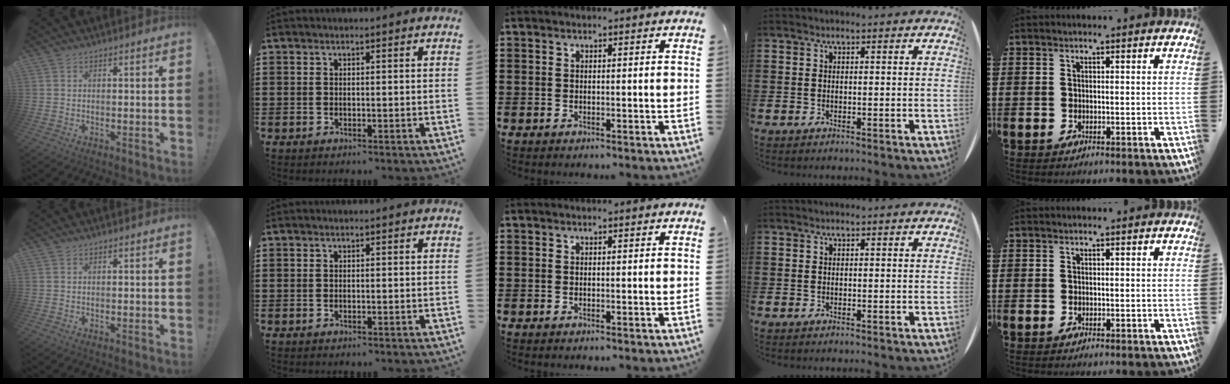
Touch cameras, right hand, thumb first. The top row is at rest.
{}